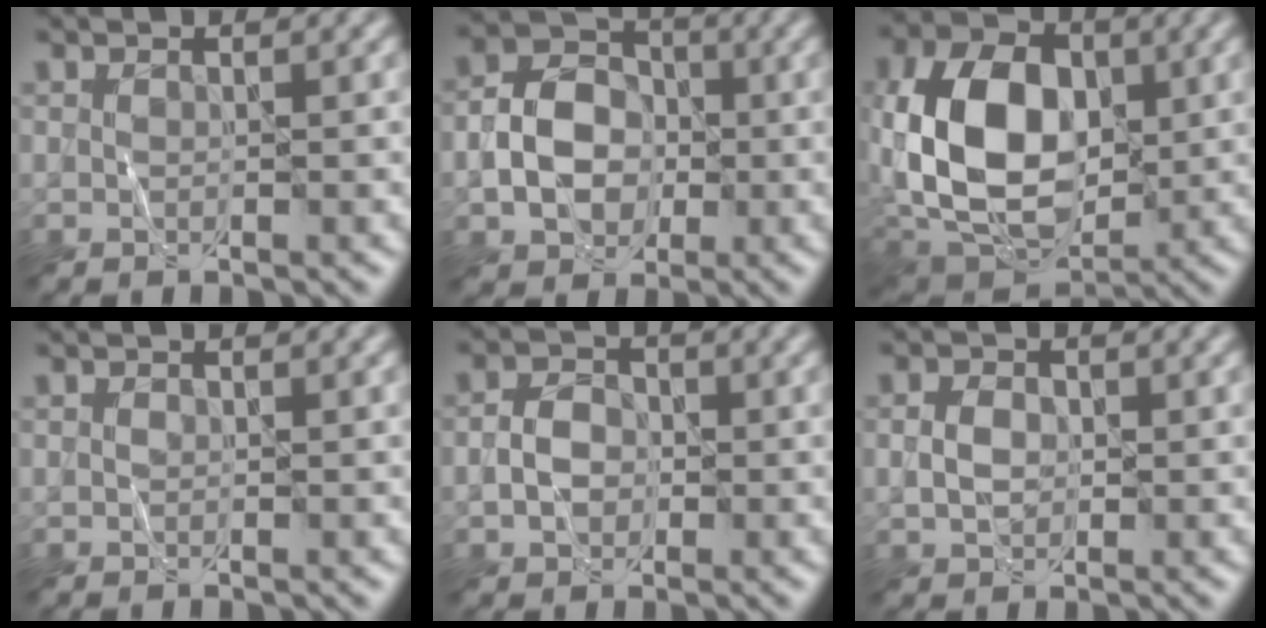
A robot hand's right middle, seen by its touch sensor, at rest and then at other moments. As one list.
[{"total": 5.6, "force": [-1.1, 4.4, 3.3], "torque": [-0.063, 0.006, -0.023]}, {"total": 13.5, "force": [0.5, 9.3, 9.8], "torque": [-0.206, 0.005, 0.006]}, {"total": 0.0}, {"total": 2.8, "force": [-0.6, 2.2, 1.6], "torque": [-0.030, 0.004, -0.017]}, {"total": 2.3, "force": [0.0, 1.7, 1.5], "torque": [-0.031, 0.003, -0.002]}]